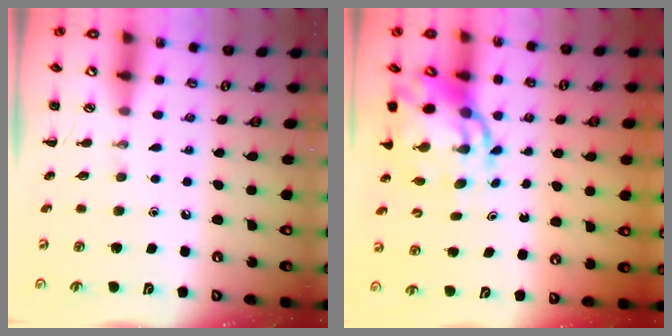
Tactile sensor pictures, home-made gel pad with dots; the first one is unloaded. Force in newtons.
{"total": 9.2, "press": 9.0, "slide": 2.2}